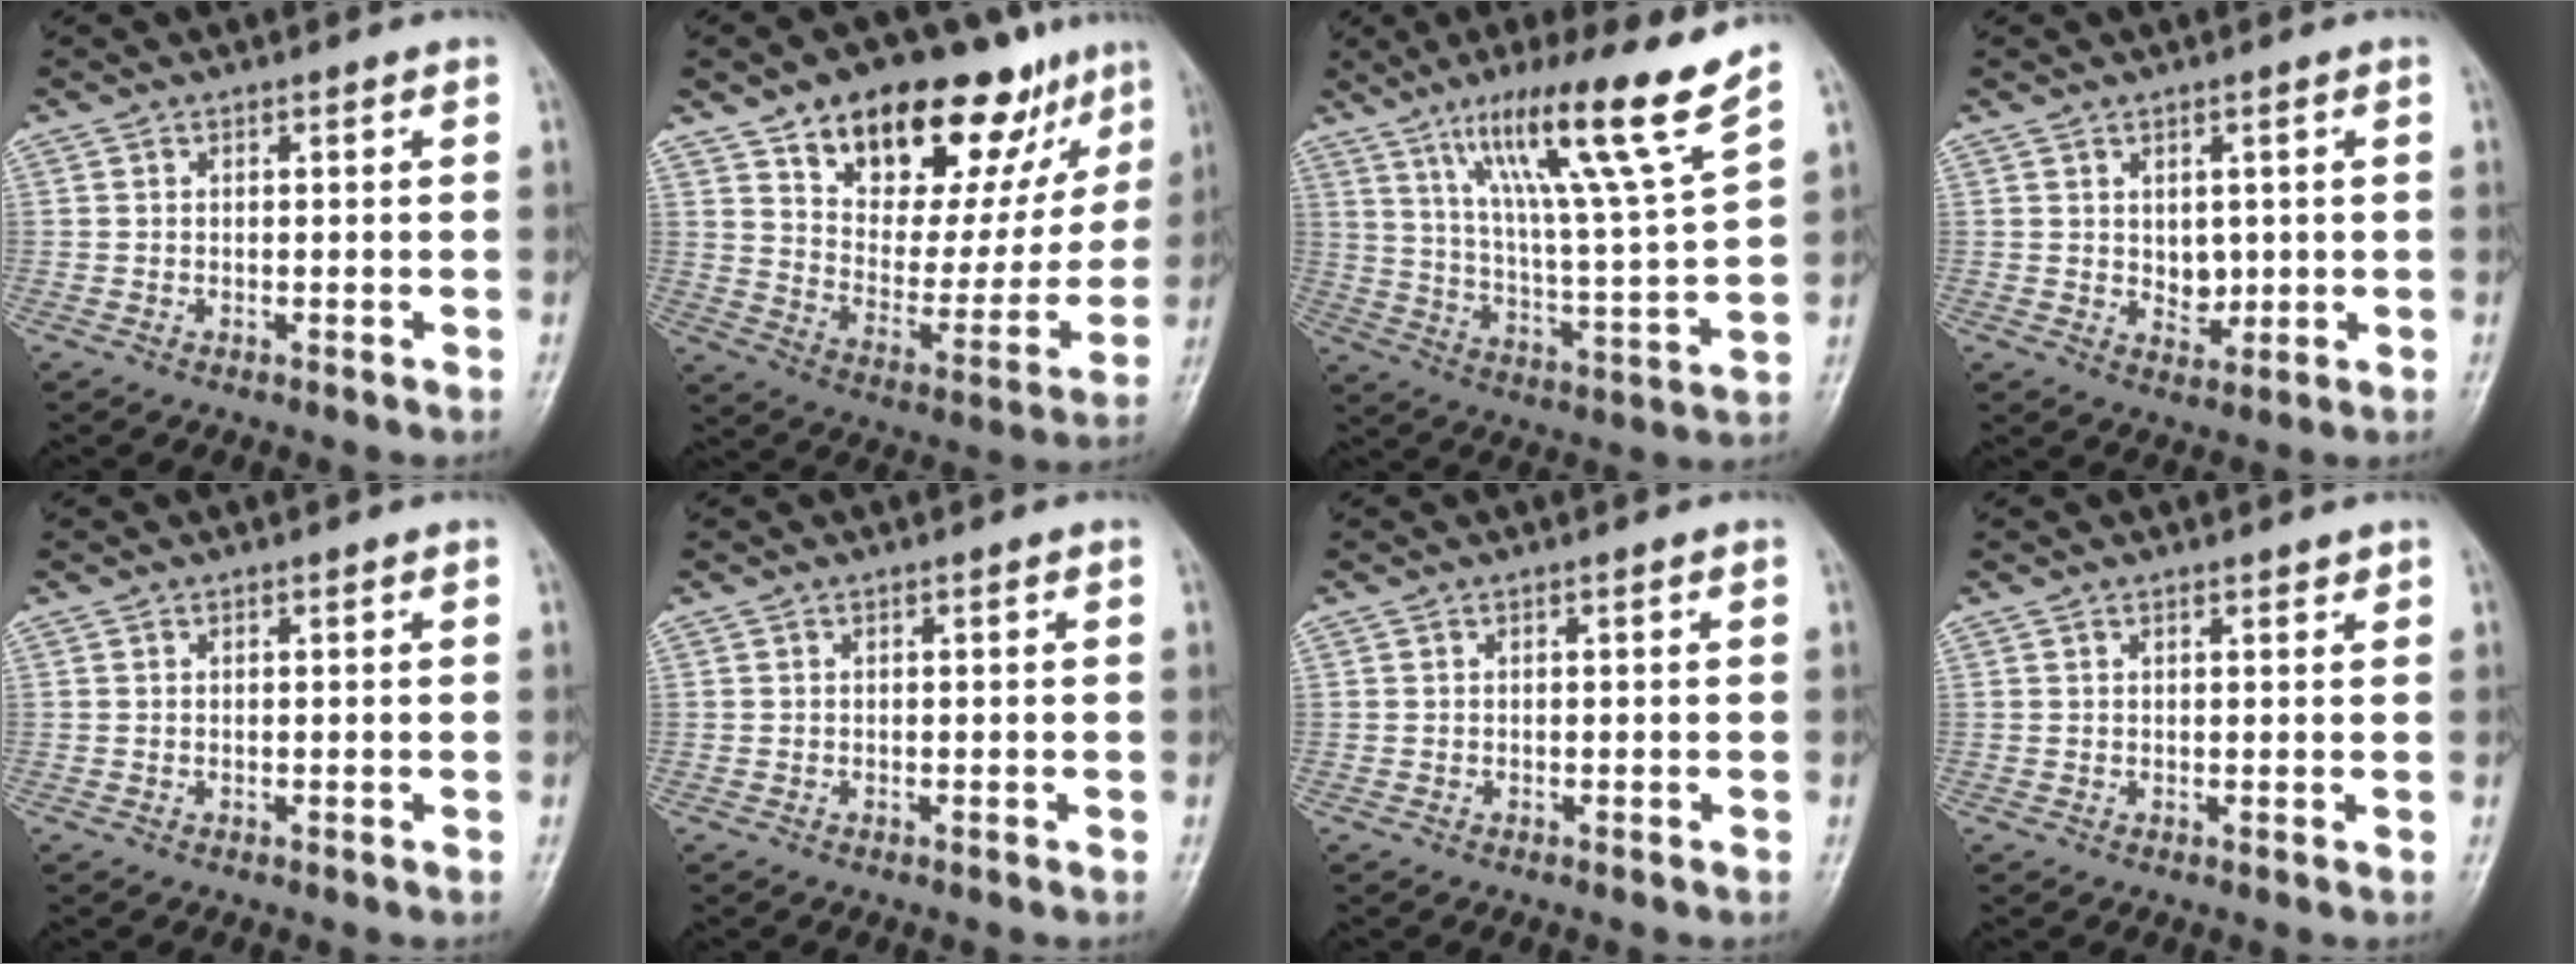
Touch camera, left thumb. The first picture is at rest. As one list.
[{"total": 24.0, "force": [15.0, 11.6, 14.8], "torque": [-0.159, -0.050, 0.236]}, {"total": 18.6, "force": [12.0, -0.5, 14.2], "torque": [-0.218, -0.060, 0.197]}, {"total": 3.9, "force": [0.6, 2.9, 2.5], "torque": [-0.023, -0.012, 0.020]}, {"total": 0.0}, {"total": 0.0}, {"total": 0.0}, {"total": 1.1, "force": [1.0, 0.4, 0.4], "torque": [-0.004, -0.005, 0.014]}]